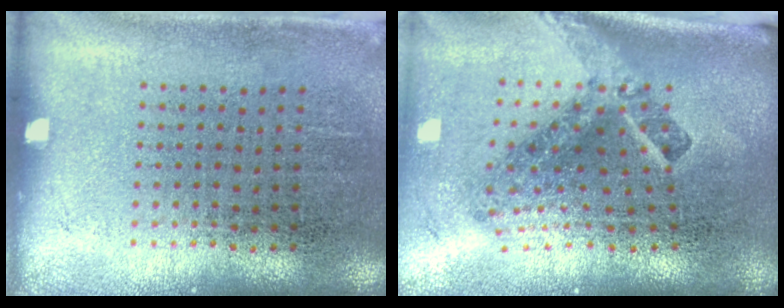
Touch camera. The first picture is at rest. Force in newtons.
{"total": 2.9, "press": 1.7, "slide": 2.3}